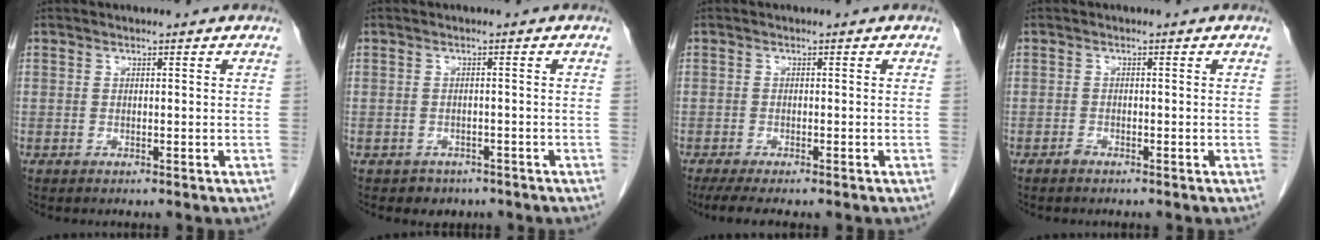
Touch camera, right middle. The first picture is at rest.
{"total": 2.6, "force": [-1.9, 1.8, 0.1], "torque": [-0.014, 0.005, -0.024]}
{"total": 5.6, "force": [-4.4, 1.0, 3.4], "torque": [-0.048, -0.013, -0.065]}
{"total": 0.8, "force": [-0.8, 0.2, 0.3], "torque": [-0.010, 0.000, -0.013]}